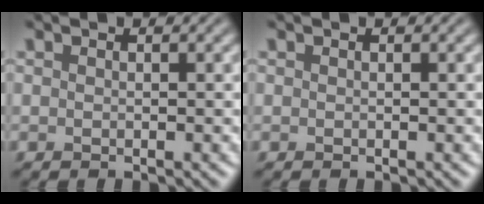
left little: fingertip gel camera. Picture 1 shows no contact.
{"total": 0.0}